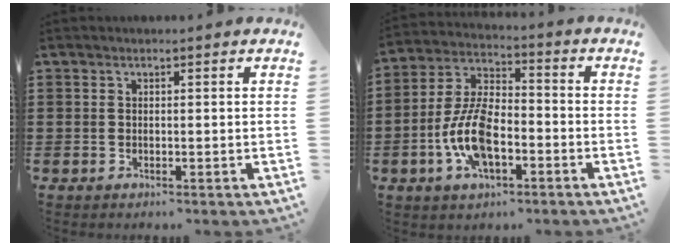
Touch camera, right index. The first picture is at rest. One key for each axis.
{"total": 9.8, "fx": -3.2, "fy": 4.7, "fz": 8.0, "tx": -0.188, "ty": -0.003, "tz": -0.066}